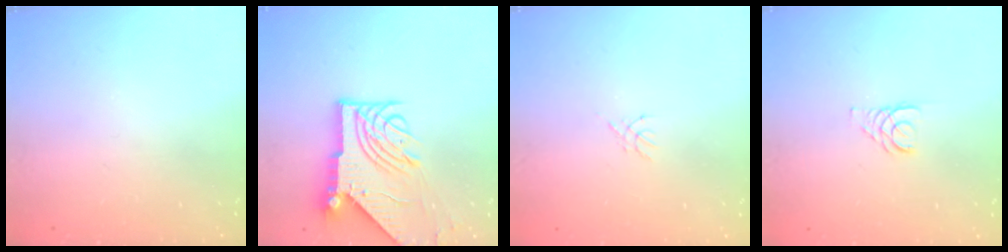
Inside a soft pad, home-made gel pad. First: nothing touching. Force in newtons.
{"total": 14.3, "press": 14.2, "slide": 1.7}
{"total": 1.4, "press": 1.4, "slide": 0.3}
{"total": 2.9, "press": 2.9, "slide": 0.3}